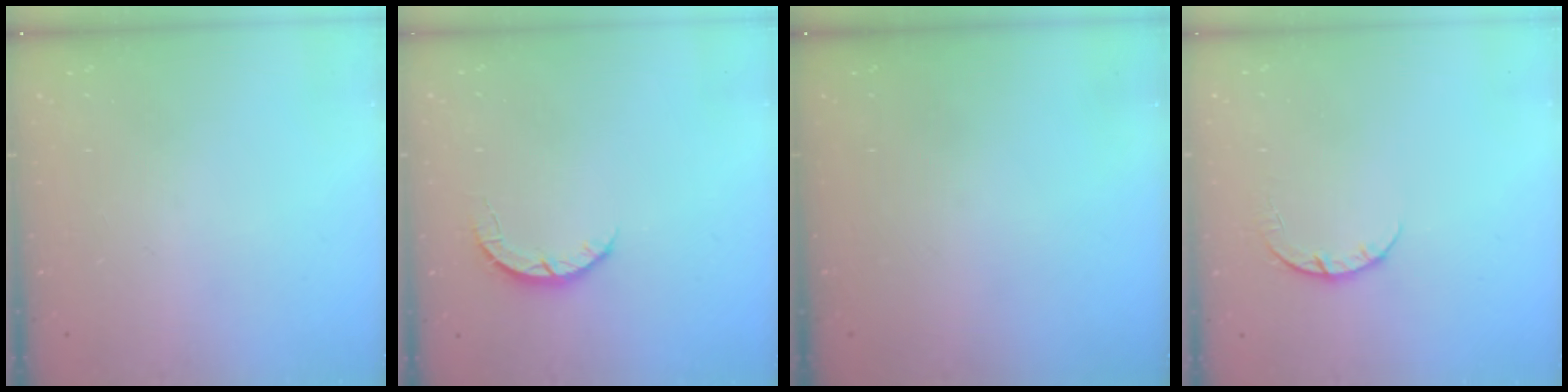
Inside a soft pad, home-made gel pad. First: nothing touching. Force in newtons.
{"total": 2.7, "press": 2.7, "slide": 0.4}
{"total": 0.0}
{"total": 3.2, "press": 3.2, "slide": 0.5}